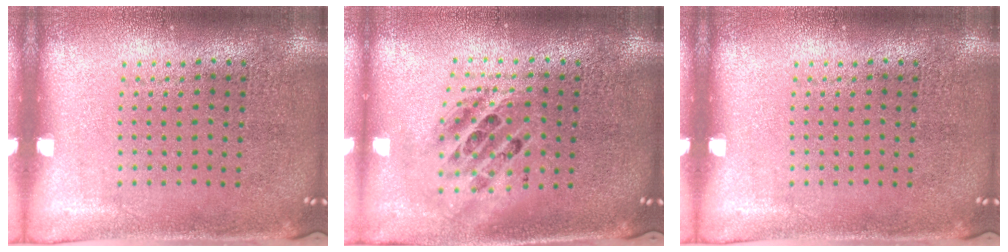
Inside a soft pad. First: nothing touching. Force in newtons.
{"total": 1.8, "press": 1.5, "slide": 1.1}
{"total": 0.0}